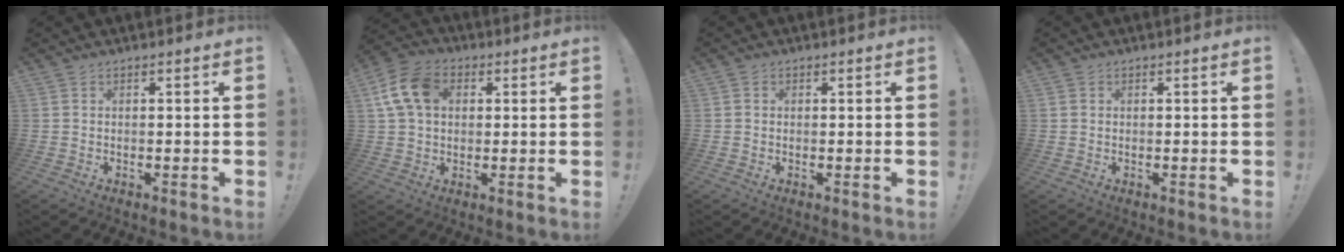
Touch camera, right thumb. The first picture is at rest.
{"total": 12.6, "force": [3.5, 9.2, 7.9], "torque": [-0.146, 0.007, 0.071]}
{"total": 0.8, "force": [0.0, 0.7, 0.1], "torque": [0.005, 0.000, -0.001]}
{"total": 0.6, "force": [0.2, 0.6, 0.0], "torque": [-0.001, 0.003, 0.004]}